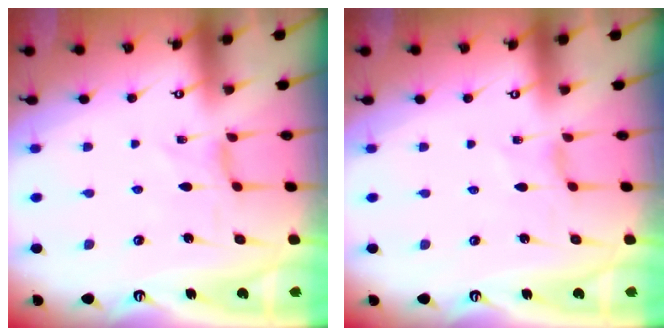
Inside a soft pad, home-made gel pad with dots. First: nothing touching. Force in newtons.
{"total": 1.1, "press": 1.1, "slide": 0.3}